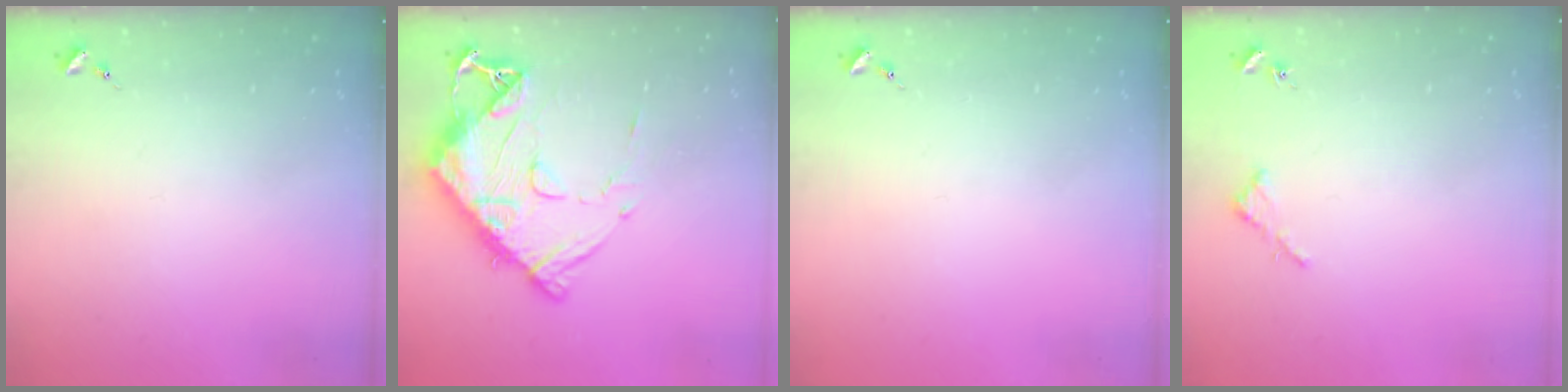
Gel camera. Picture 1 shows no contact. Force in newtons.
{"total": 14.4, "press": 14.3, "slide": 1.4}
{"total": 0.0}
{"total": 2.6, "press": 2.6, "slide": 0.2}